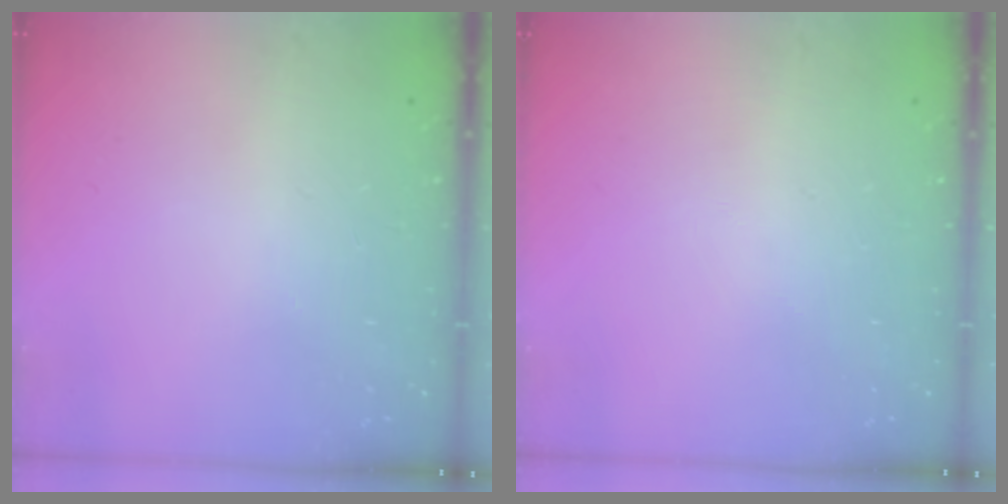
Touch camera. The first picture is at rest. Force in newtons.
{"total": 0.0}